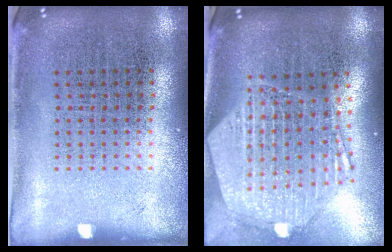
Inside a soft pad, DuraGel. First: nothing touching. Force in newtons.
{"total": 2.8, "press": 2.3, "slide": 1.7}